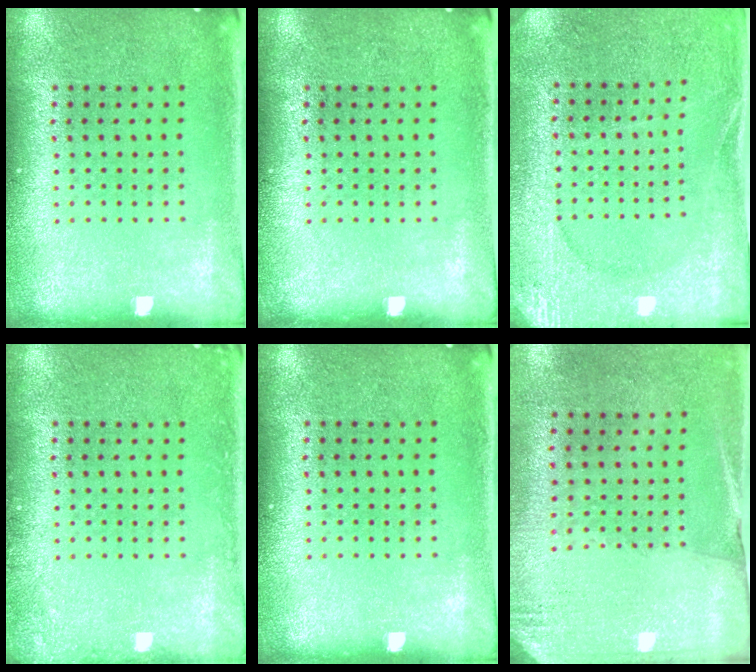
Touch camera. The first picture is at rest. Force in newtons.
{"total": 0.0}
{"total": 2.7, "press": 2.7, "slide": 0.3}
{"total": 1.2, "press": 1.2, "slide": 0.2}
{"total": 0.0}
{"total": 2.7, "press": 2.4, "slide": 1.3}